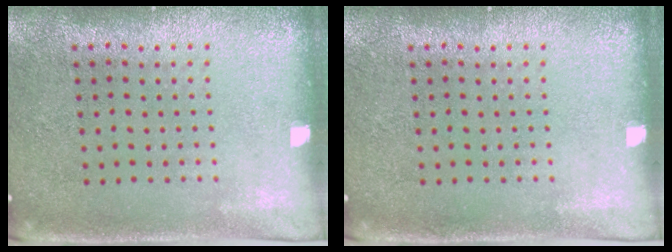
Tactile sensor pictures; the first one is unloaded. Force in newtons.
{"total": 0.0}